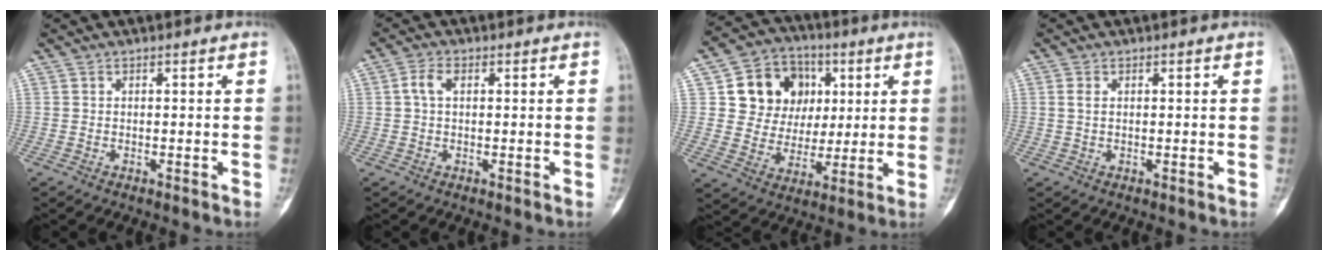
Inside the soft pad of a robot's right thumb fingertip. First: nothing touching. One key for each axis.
{"total": 2.9, "fx": 0.6, "fy": 1.7, "fz": 2.2, "tx": -0.051, "ty": 0.008, "tz": 0.010}
{"total": 14.6, "fx": 4.1, "fy": 12.5, "fz": 6.4, "tx": -0.058, "ty": 0.001, "tz": 0.075}
{"total": 1.7, "fx": 0.4, "fy": 1.0, "fz": 1.3, "tx": -0.031, "ty": 0.002, "tz": 0.011}